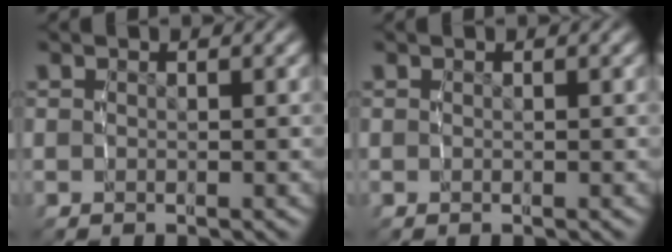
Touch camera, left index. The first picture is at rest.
{"total": 0.0}